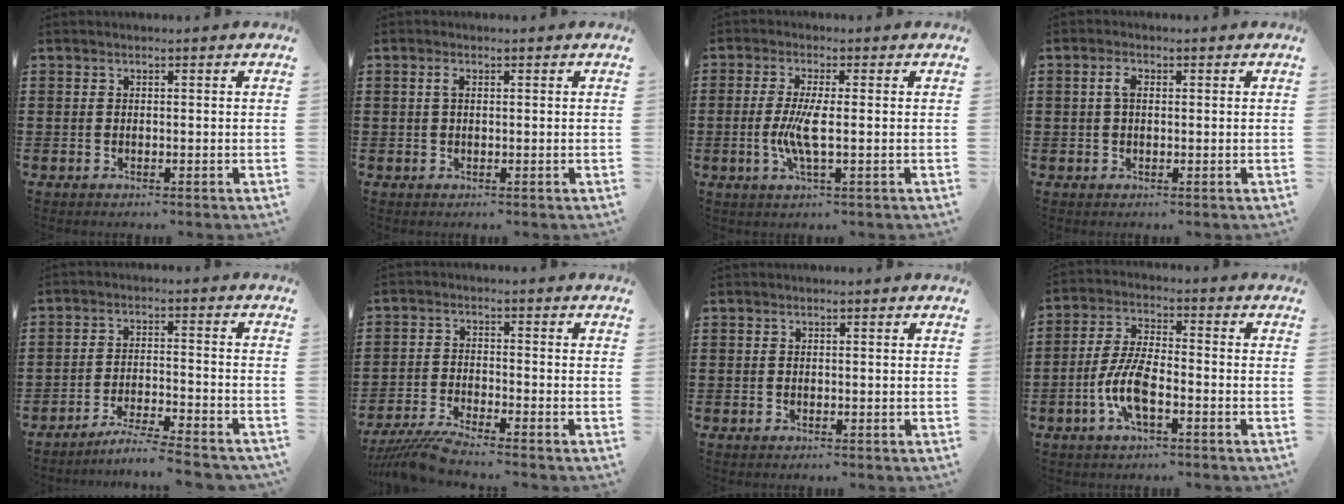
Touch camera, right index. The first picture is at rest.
{"total": 1.4, "force": [0.4, 0.6, 1.2], "torque": [-0.027, 0.005, 0.005]}
{"total": 5.3, "force": [-0.7, 0.8, 5.2], "torque": [-0.111, -0.008, -0.020]}
{"total": 2.3, "force": [0.3, 1.2, 2.0], "torque": [-0.048, 0.005, 0.002]}
{"total": 4.8, "force": [-4.4, -0.5, 1.6], "torque": [-0.035, -0.010, -0.089]}
{"total": 5.0, "force": [-4.7, -0.4, 1.8], "torque": [-0.049, -0.021, -0.093]}
{"total": 0.0}
{"total": 7.5, "force": [-2.8, 2.5, 6.4], "torque": [-0.154, -0.011, -0.060]}